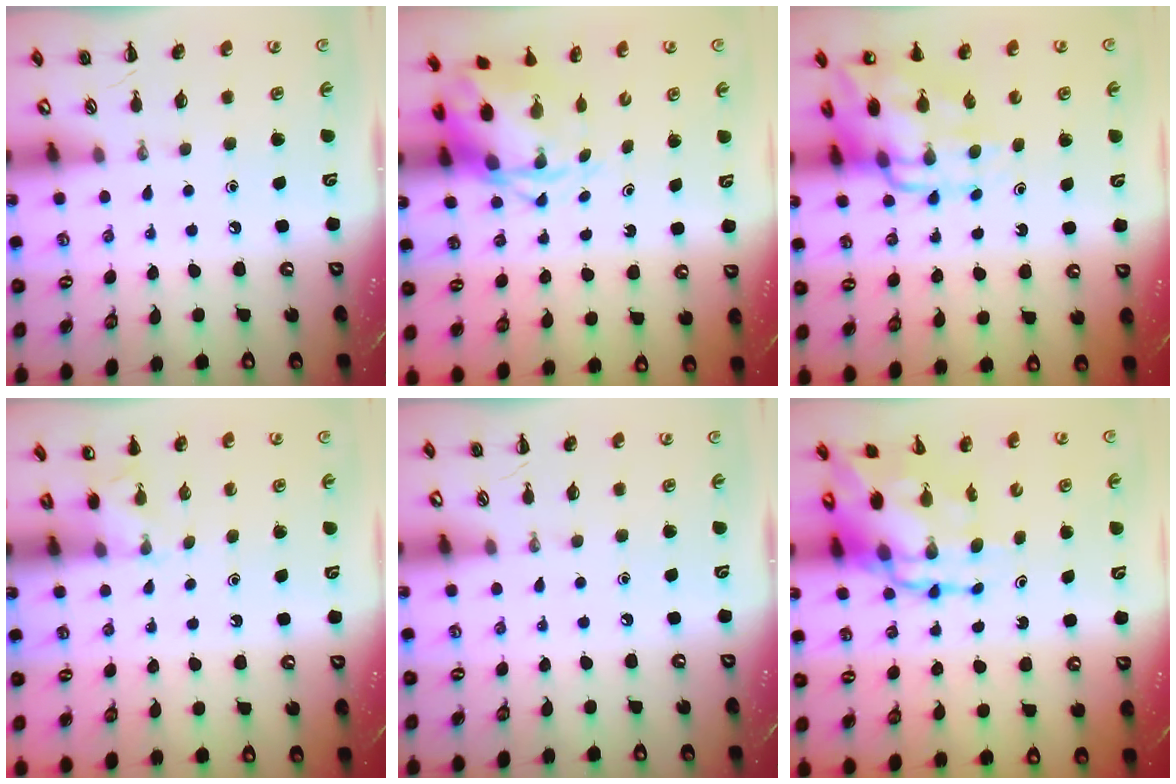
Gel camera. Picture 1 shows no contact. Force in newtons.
{"total": 5.4, "press": 5.4, "slide": 0.7}
{"total": 13.8, "press": 13.3, "slide": 3.7}
{"total": 2.6, "press": 2.4, "slide": 1.0}
{"total": 0.0}
{"total": 13.6, "press": 13.2, "slide": 3.5}